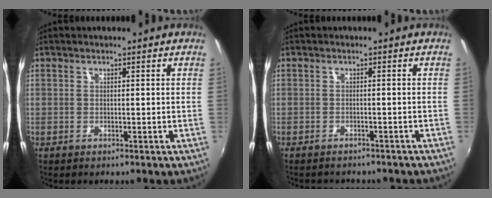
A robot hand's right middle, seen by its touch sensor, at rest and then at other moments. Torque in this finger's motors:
{"motor_torque": [0.97, -1.17, 0.09, 0.03]}